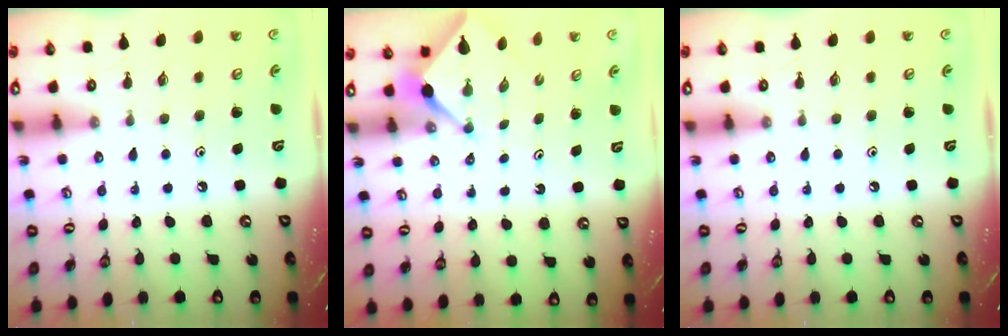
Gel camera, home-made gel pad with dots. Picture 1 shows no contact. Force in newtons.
{"total": 2.5, "press": 2.5, "slide": 0.3}
{"total": 0.0}